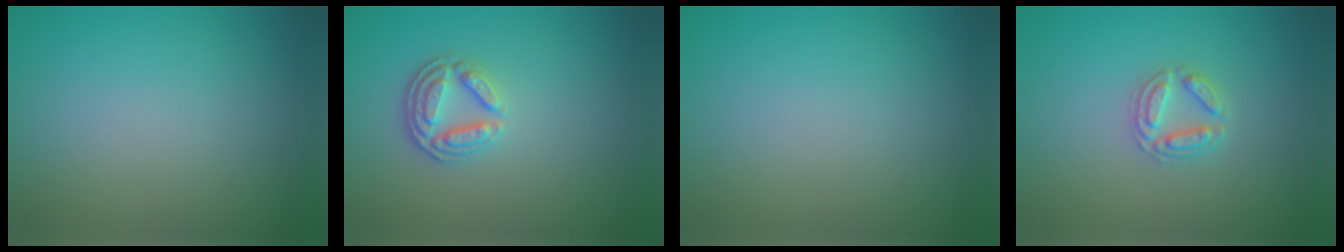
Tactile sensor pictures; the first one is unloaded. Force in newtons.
{"total": 3.4, "press": 2.7, "slide": 2.0}
{"total": 0.0}
{"total": 2.8, "press": 2.7, "slide": 0.5}